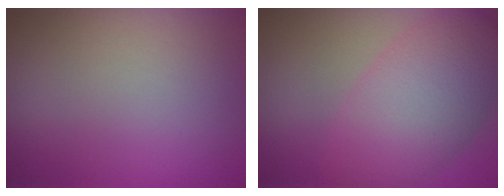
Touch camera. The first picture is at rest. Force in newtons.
{"total": 7.2, "press": 7.2, "slide": 0.2}